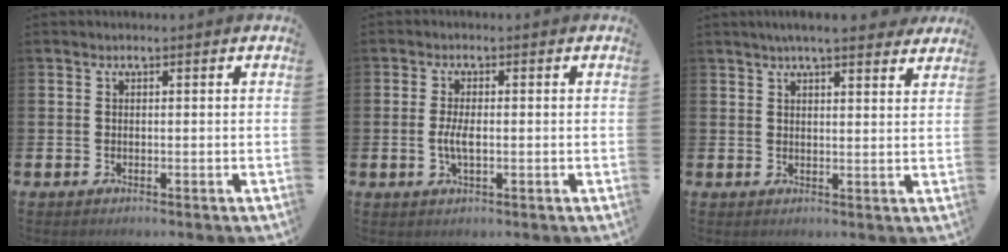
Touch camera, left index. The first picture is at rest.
{"total": 3.0, "force": [-0.3, 1.1, 2.8], "torque": [-0.047, -0.001, -0.008]}
{"total": 5.0, "force": [4.6, 0.2, 1.8], "torque": [-0.037, -0.017, 0.081]}